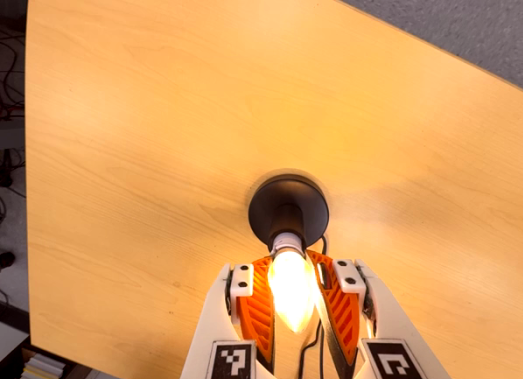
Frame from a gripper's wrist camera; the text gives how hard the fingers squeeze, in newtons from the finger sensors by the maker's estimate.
{"total": 22.1, "left": 22.4, "right": 21.7}